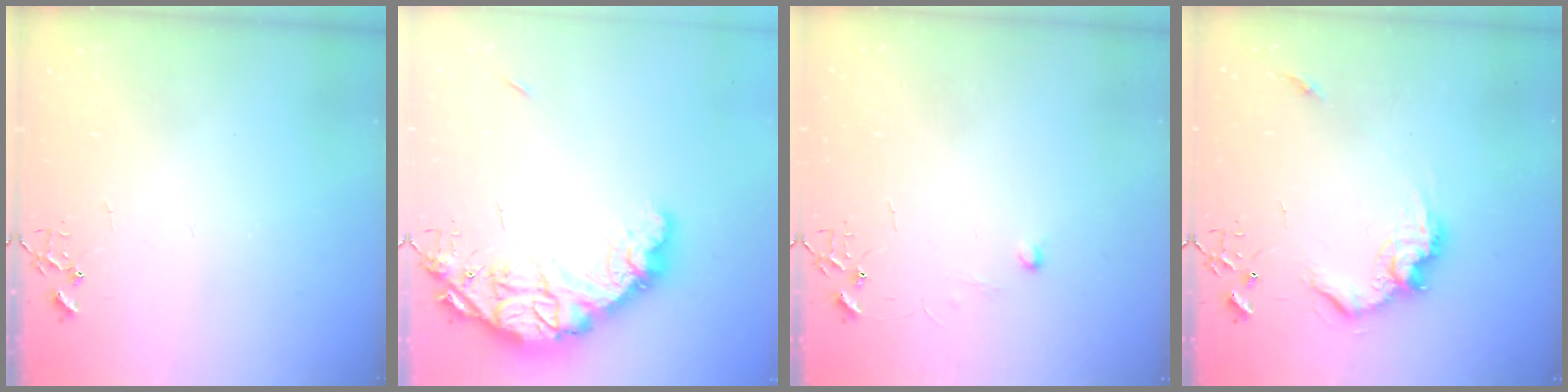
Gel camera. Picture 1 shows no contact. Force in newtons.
{"total": 20.6, "press": 20.5, "slide": 1.7}
{"total": 5.4, "press": 5.4, "slide": 0.6}
{"total": 13.8, "press": 13.7, "slide": 1.1}